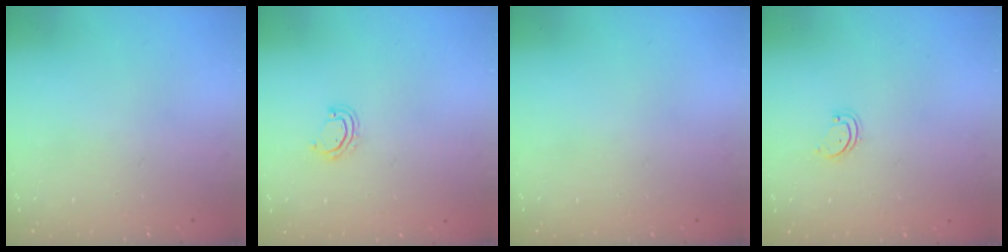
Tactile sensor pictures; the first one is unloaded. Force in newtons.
{"total": 2.7, "press": 2.7, "slide": 0.2}
{"total": 0.0}
{"total": 1.9, "press": 1.9, "slide": 0.2}